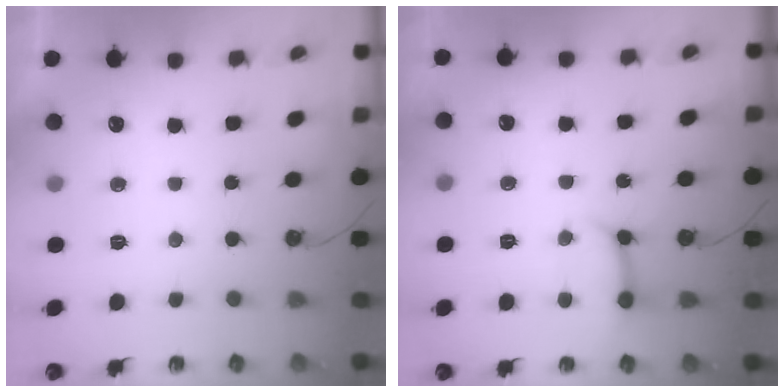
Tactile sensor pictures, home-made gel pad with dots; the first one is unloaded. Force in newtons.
{"total": 9.8, "press": 9.8, "slide": 1.0}